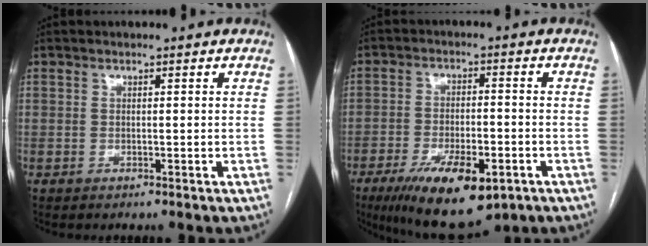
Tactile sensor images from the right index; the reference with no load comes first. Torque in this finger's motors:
{"motor_torque": [1.11, -1.03, 0.80, 0.19]}